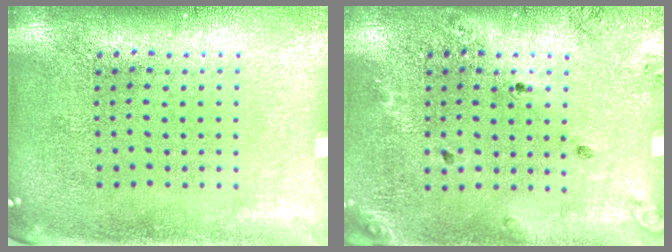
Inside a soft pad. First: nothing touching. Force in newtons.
{"total": 1.3, "press": 1.2, "slide": 0.4}